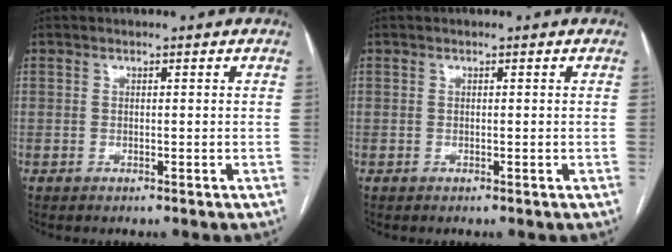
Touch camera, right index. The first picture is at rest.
{"total": 0.0}